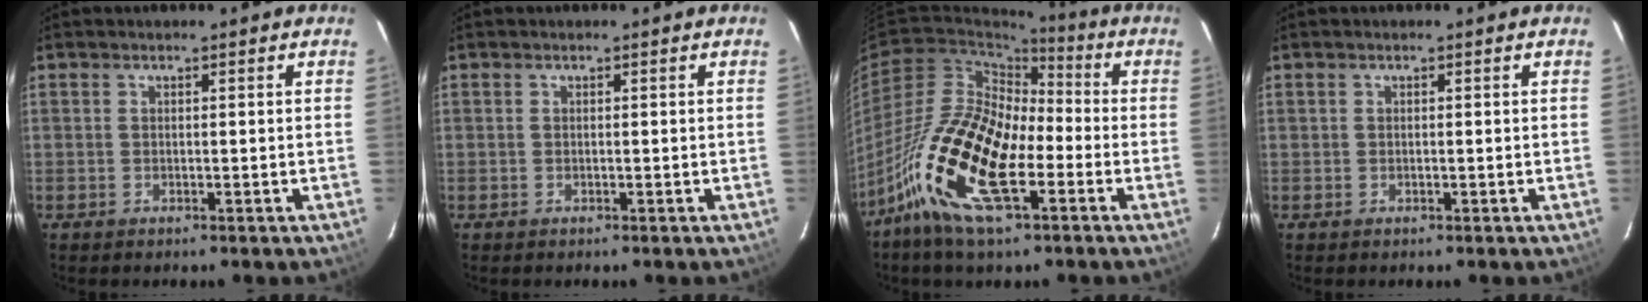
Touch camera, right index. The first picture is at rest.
{"total": 0.0}
{"total": 18.6, "force": [-8.4, 7.7, 14.7], "torque": [-0.298, -0.016, -0.169]}
{"total": 0.0}